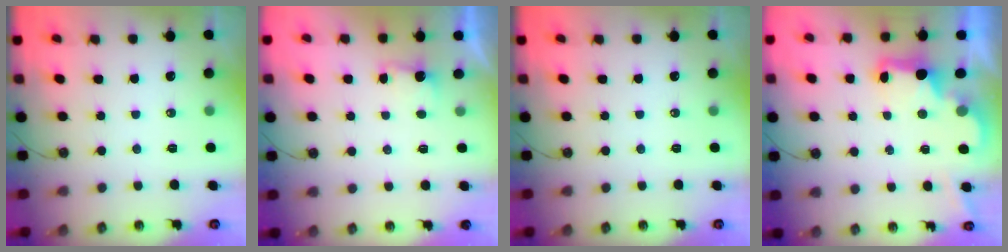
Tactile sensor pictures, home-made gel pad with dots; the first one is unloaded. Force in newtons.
{"total": 2.2, "press": 1.9, "slide": 1.0}
{"total": 0.0}
{"total": 2.7, "press": 2.6, "slide": 0.5}